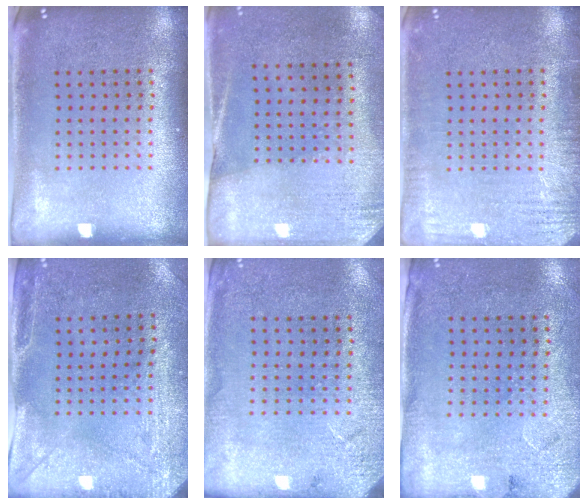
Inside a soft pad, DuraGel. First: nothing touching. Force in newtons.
{"total": 2.6, "press": 2.3, "slide": 1.3}
{"total": 2.9, "press": 2.9, "slide": 0.4}
{"total": 2.9, "press": 2.3, "slide": 1.8}
{"total": 2.6, "press": 2.4, "slide": 0.9}
{"total": 2.6, "press": 2.1, "slide": 1.5}